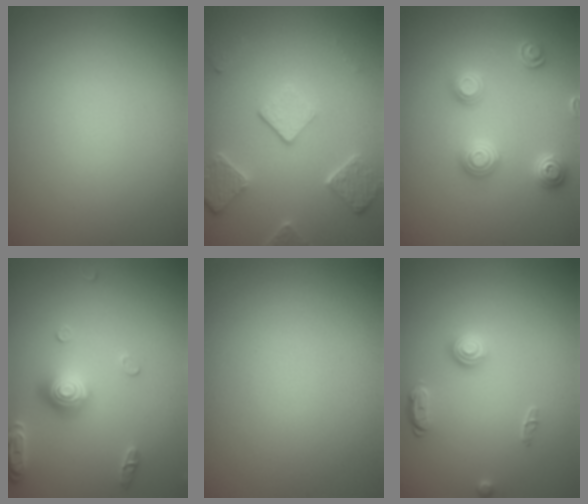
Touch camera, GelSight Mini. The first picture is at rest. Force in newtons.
{"total": 4.1, "press": 3.2, "slide": 2.6}
{"total": 2.8, "press": 2.8, "slide": 0.2}
{"total": 3.0, "press": 2.9, "slide": 0.7}
{"total": 0.0}
{"total": 1.7, "press": 1.4, "slide": 1.0}